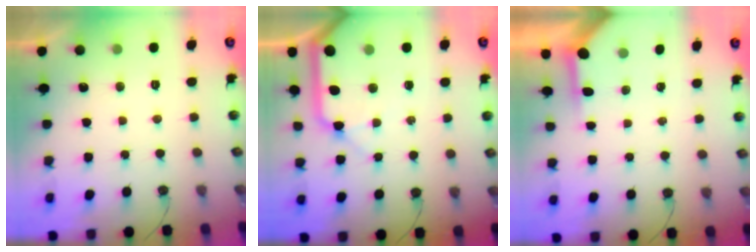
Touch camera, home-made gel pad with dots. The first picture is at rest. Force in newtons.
{"total": 14.2, "press": 14.0, "slide": 2.4}
{"total": 3.7, "press": 3.7, "slide": 0.4}